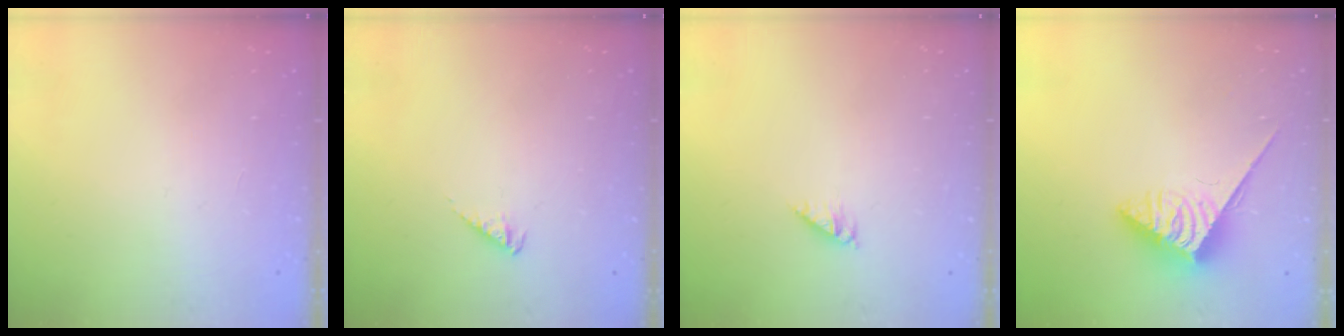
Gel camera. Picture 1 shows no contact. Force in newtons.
{"total": 3.0, "press": 2.9, "slide": 0.5}
{"total": 3.2, "press": 3.2, "slide": 0.4}
{"total": 4.7, "press": 4.7, "slide": 0.5}